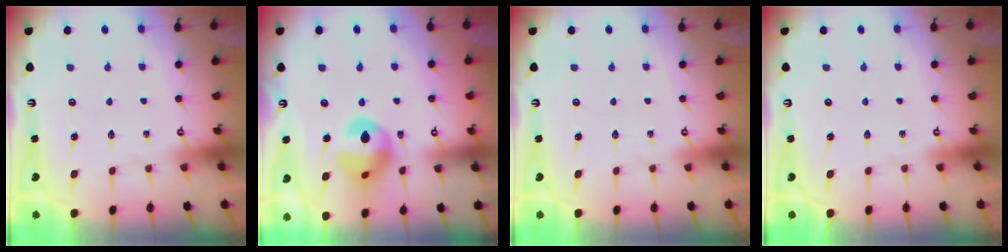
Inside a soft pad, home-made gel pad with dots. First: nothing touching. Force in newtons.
{"total": 14.6, "press": 13.8, "slide": 4.8}
{"total": 0.0}
{"total": 0.0}